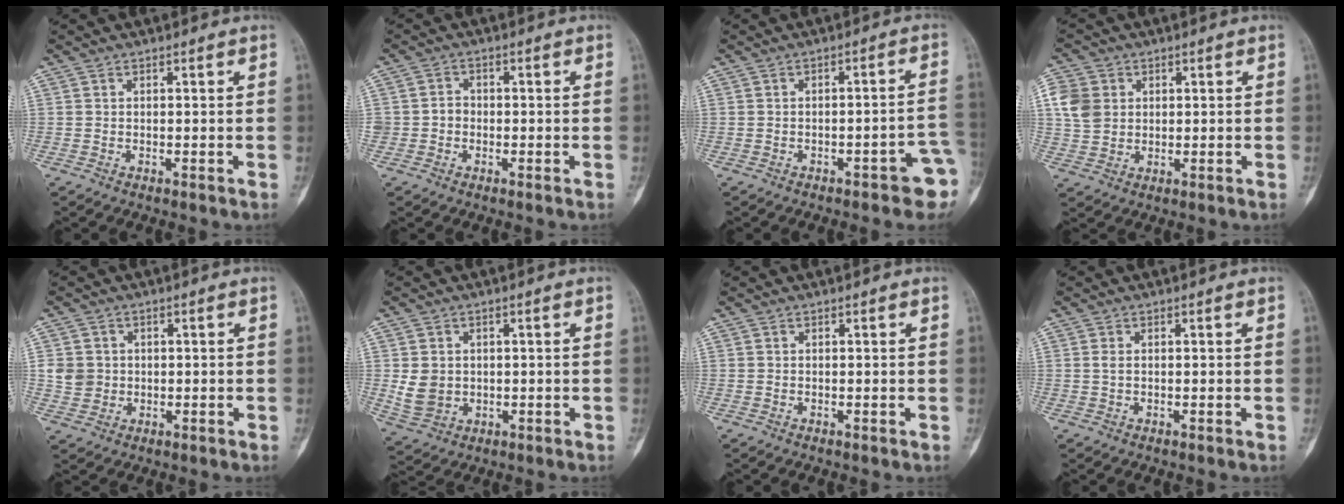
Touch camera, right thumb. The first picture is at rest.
{"total": 2.4, "force": [-0.6, 2.2, 0.7], "torque": [0.005, 0.010, -0.017]}
{"total": 7.4, "force": [-3.5, 2.2, 6.2], "torque": [-0.055, 0.027, -0.040]}
{"total": 7.0, "force": [1.7, 5.9, 3.4], "torque": [-0.056, 0.000, 0.032]}
{"total": 4.5, "force": [0.3, 4.2, 1.5], "torque": [-0.005, 0.003, 0.009]}
{"total": 5.6, "force": [0.3, 4.8, 2.9], "torque": [-0.039, -0.003, 0.018]}
{"total": 0.0}
{"total": 0.7, "force": [0.1, 0.4, 0.6], "torque": [-0.015, -0.001, 0.001]}